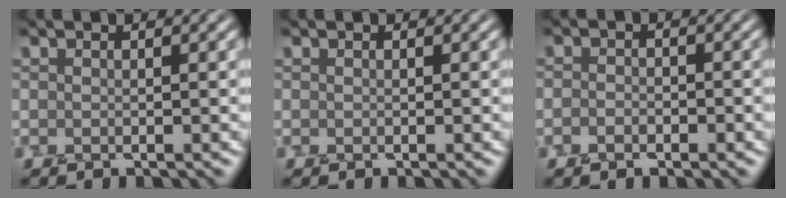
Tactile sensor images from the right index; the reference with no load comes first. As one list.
[{"total": 0.0}, {"total": 1.6, "force": [-0.7, 1.0, 1.1], "torque": [-0.002, 0.002, -0.013]}]